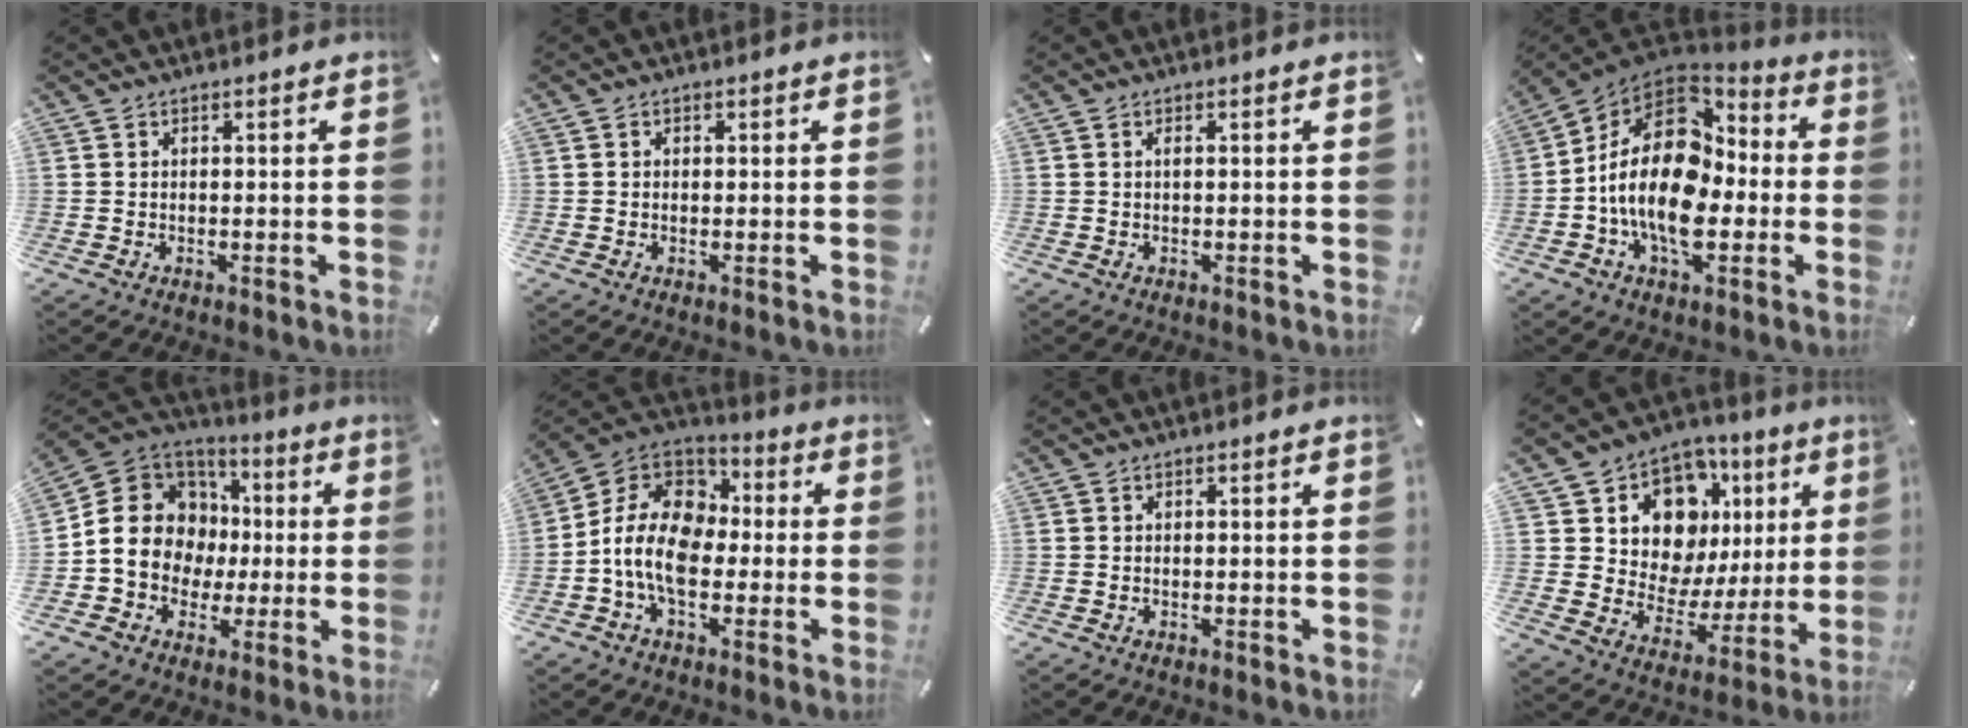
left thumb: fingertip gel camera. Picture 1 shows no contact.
{"total": 0.7, "force": [0.0, 0.6, 0.3], "torque": [-0.005, 0.005, -0.001]}
{"total": 0.7, "force": [0.1, 0.1, 0.7], "torque": [-0.013, 0.000, 0.001]}
{"total": 20.6, "force": [-2.2, 13.4, 15.5], "torque": [-0.299, 0.006, -0.038]}
{"total": 15.0, "force": [-1.0, 13.8, 6.0], "torque": [-0.123, 0.006, -0.011]}
{"total": 13.9, "force": [-3.1, 10.0, 9.1], "torque": [-0.209, 0.022, -0.062]}
{"total": 0.0}
{"total": 13.2, "force": [6.6, 10.2, 5.2], "torque": [-0.080, -0.065, 0.124]}